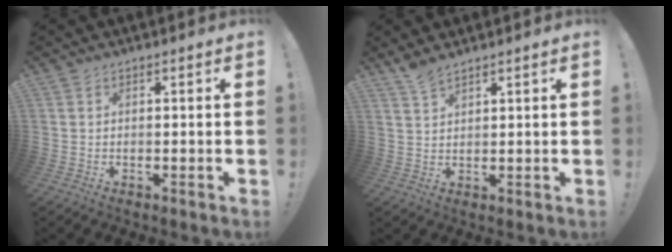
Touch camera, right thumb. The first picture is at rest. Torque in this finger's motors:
{"motor_torque": [0.20, 0.45, 0.42, 0.28, 0.11]}